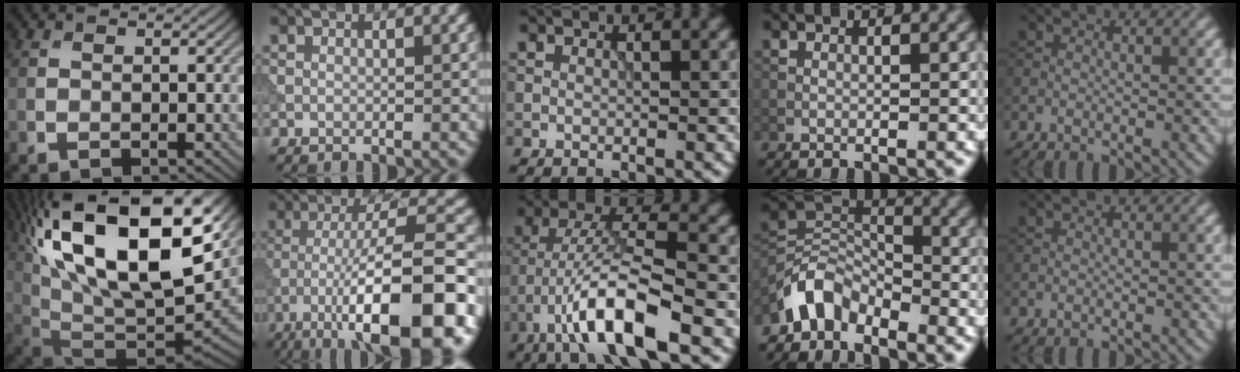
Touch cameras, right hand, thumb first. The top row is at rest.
{"thumb": {"total": 21.1, "force": [8.4, 10.1, 16.5], "torque": [-0.320, 0.015, 0.159]}, "index": {"total": 14.6, "force": [-6.9, 3.8, 12.3], "torque": [-0.194, 0.007, -0.105]}, "middle": {"total": 9.0, "force": [-4.7, 1.8, 7.4], "torque": [-0.128, 0.014, -0.090]}, "ring": {"total": 4.6, "force": [-3.6, 2.3, 1.7], "torque": [-0.026, 0.009, -0.082]}}